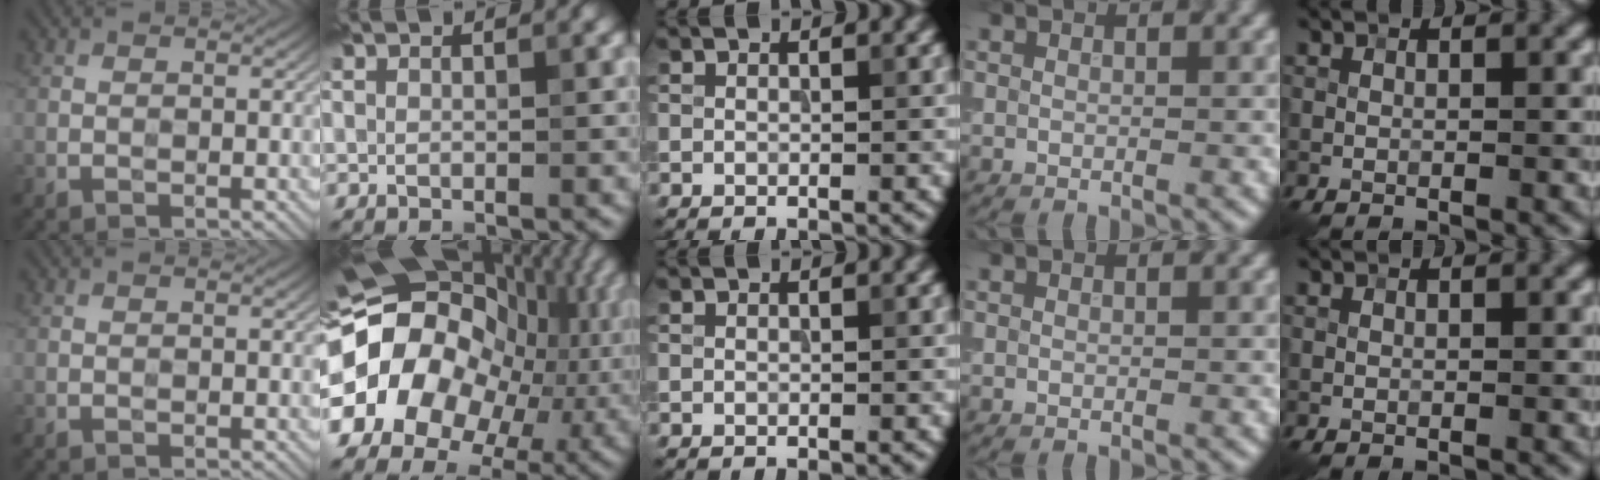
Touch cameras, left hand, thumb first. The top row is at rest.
{"index": {"total": 20.7, "force": [-1.8, 16.7, 12.1], "torque": [-0.221, 0.002, -0.041]}}